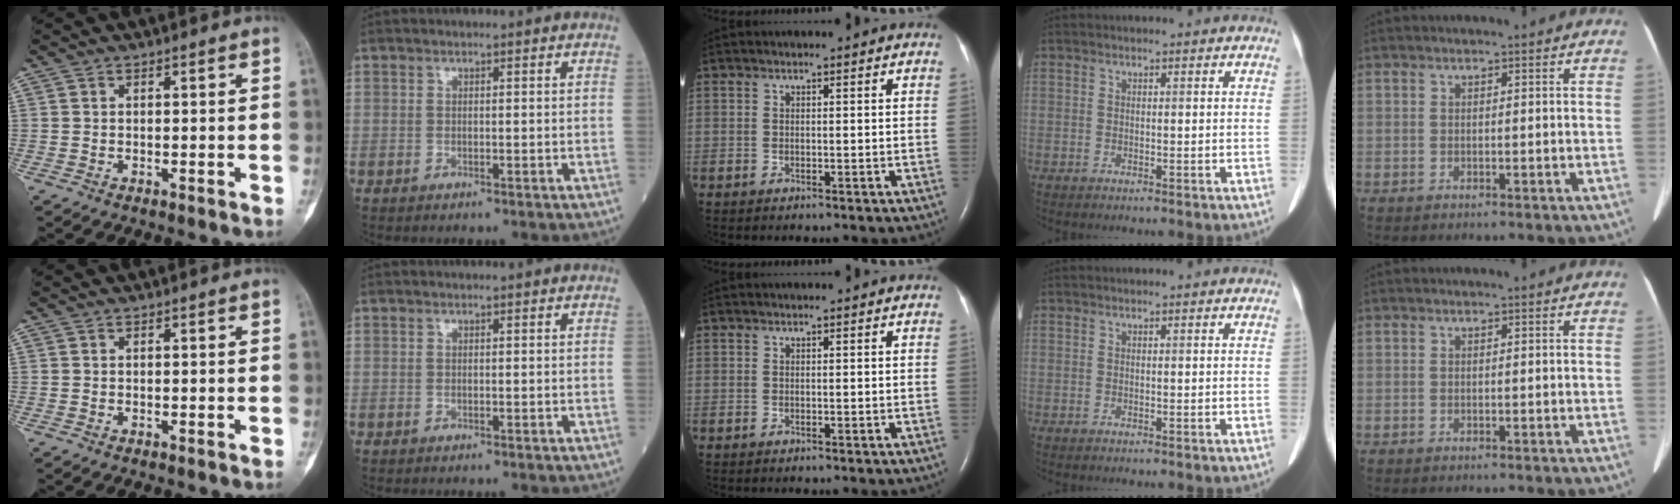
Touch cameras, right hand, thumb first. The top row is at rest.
{}